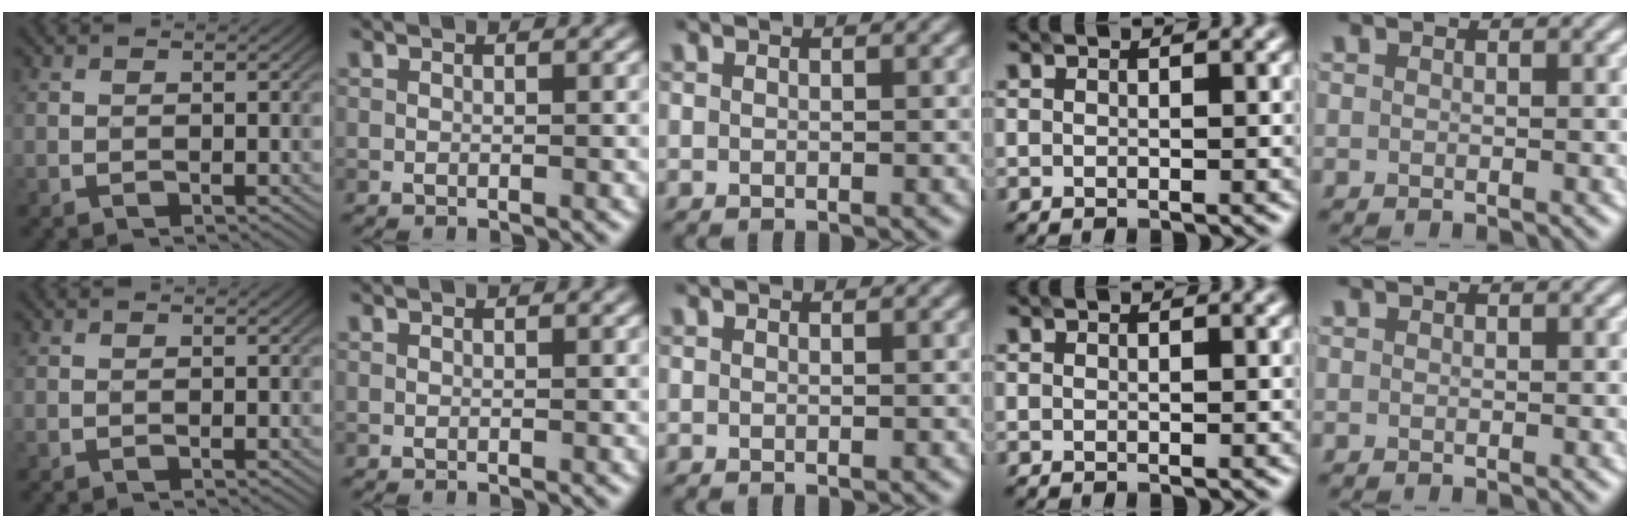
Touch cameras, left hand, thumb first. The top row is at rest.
{}